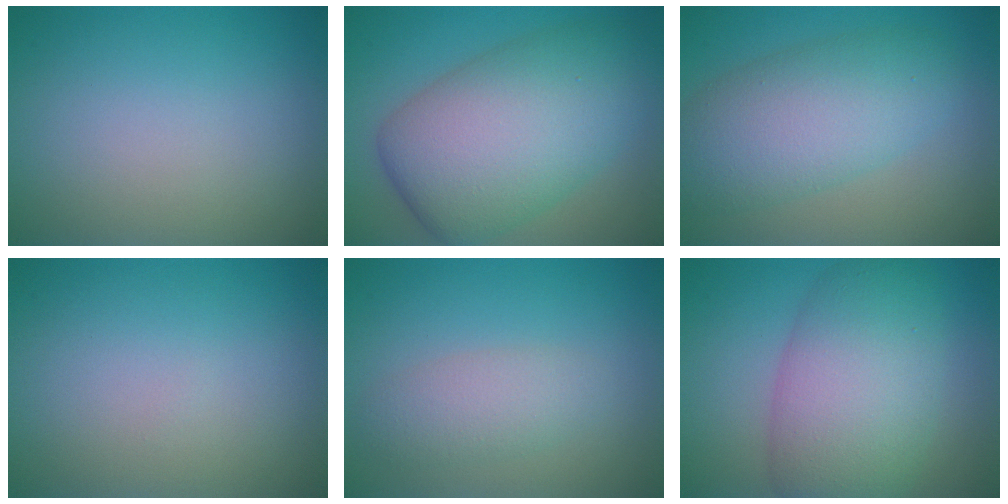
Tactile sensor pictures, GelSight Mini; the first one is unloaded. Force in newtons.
{"total": 11.3, "press": 11.3, "slide": 0.1}
{"total": 6.8, "press": 6.8, "slide": 0.2}
{"total": 0.0}
{"total": 2.7, "press": 2.7, "slide": 0.0}
{"total": 8.9, "press": 8.9, "slide": 0.4}